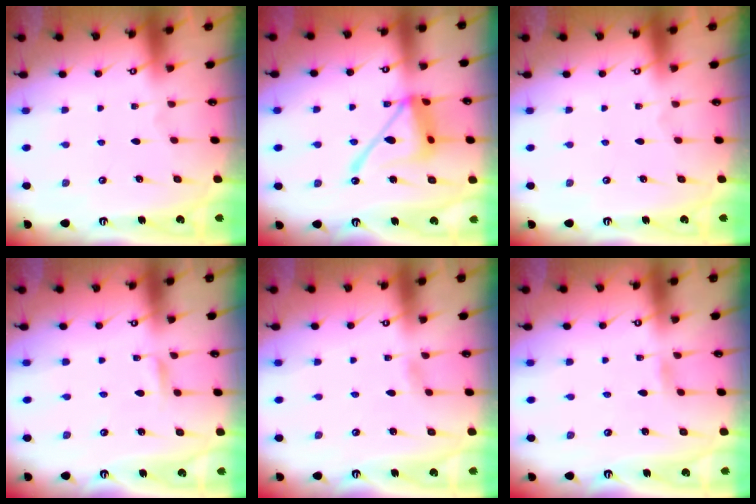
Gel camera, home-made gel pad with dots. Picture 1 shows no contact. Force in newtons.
{"total": 15.6, "press": 15.5, "slide": 1.4}
{"total": 0.0}
{"total": 1.6, "press": 1.6, "slide": 0.2}
{"total": 2.1, "press": 2.1, "slide": 0.3}
{"total": 1.5, "press": 1.5, "slide": 0.2}